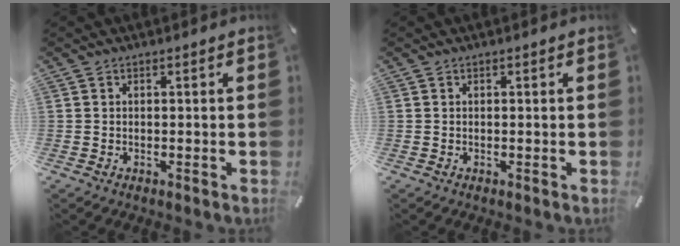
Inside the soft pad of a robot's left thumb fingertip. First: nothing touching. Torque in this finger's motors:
{"motor_torque": [-0.03, -0.02, -0.05, 0.05, 0.00]}